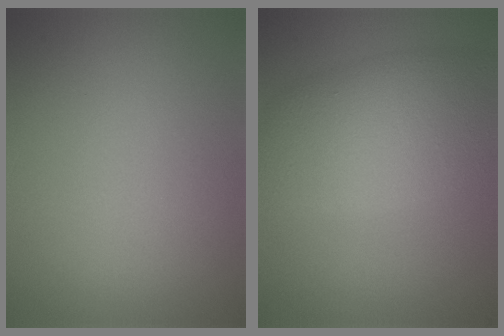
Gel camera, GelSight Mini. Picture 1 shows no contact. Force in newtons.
{"total": 7.7, "press": 7.7, "slide": 0.1}